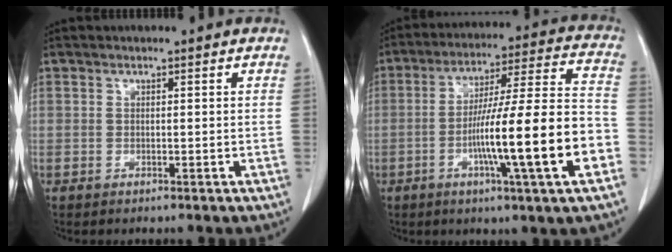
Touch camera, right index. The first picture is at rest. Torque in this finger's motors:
{"motor_torque": [2.14, 0.00, 1.05, 0.19]}